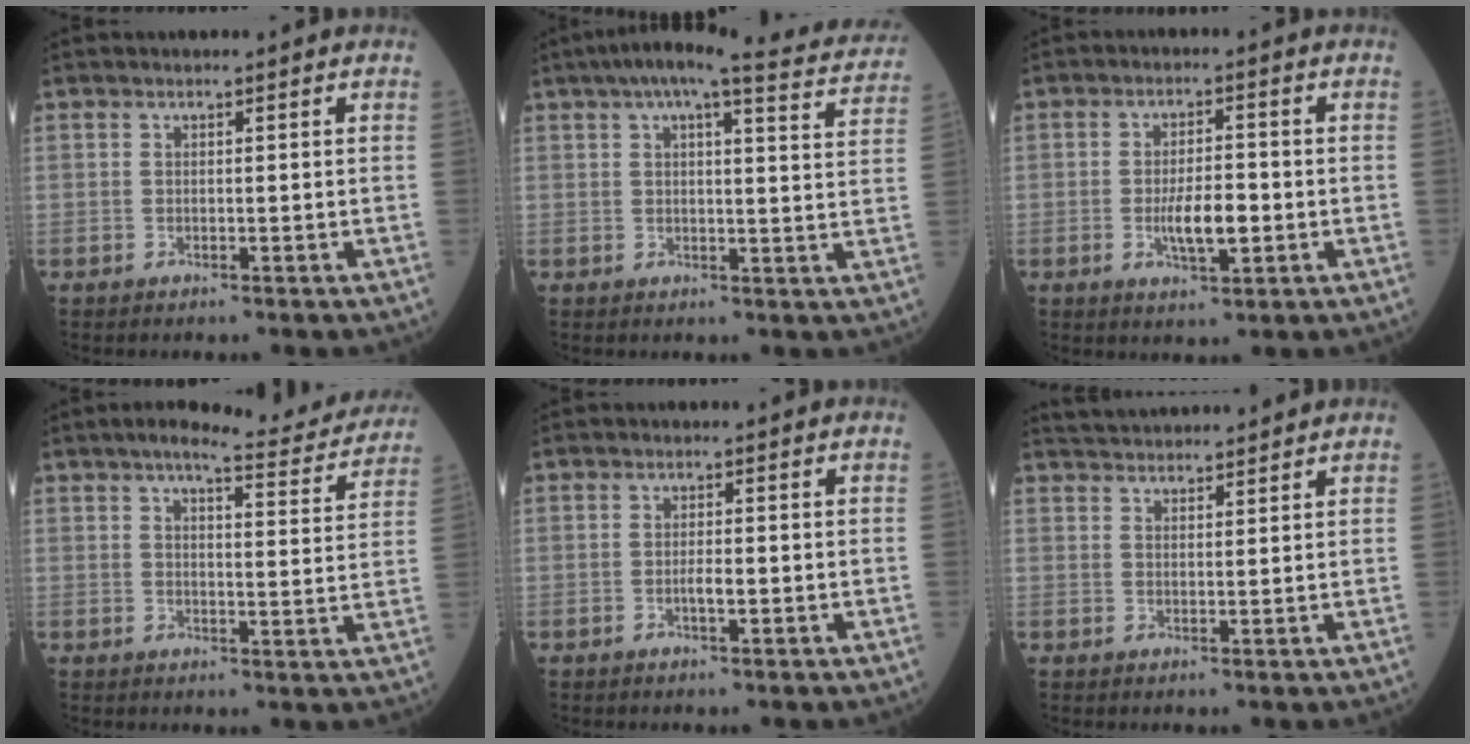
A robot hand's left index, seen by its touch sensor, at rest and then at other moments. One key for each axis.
{"total": 17.1, "fx": 15.2, "fy": 1.6, "fz": 7.6, "tx": -0.106, "ty": 0.006, "tz": 0.179}
{"total": 5.7, "fx": -1.3, "fy": 1.8, "fz": 5.2, "tx": -0.098, "ty": -0.002, "tz": -0.020}
{"total": 11.9, "fx": 10.9, "fy": 1.5, "fz": 4.6, "tx": -0.055, "ty": -0.008, "tz": 0.123}
{"total": 1.7, "fx": -0.5, "fy": 0.4, "fz": 1.6, "tx": -0.030, "ty": 0.000, "tz": -0.009}
{"total": 7.4, "fx": 7.1, "fy": 1.0, "fz": 1.8, "tx": -0.032, "ty": 0.034, "tz": 0.109}